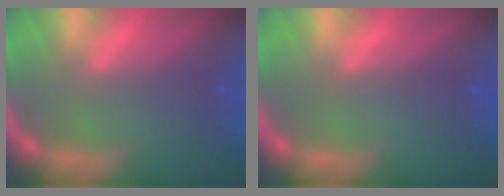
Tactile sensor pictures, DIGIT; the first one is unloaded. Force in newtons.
{"total": 0.0}